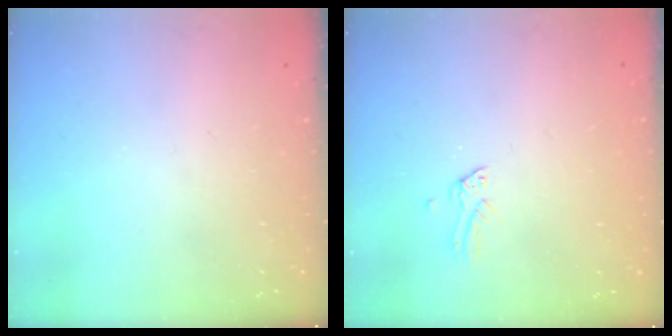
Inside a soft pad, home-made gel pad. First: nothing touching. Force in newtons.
{"total": 0.0}